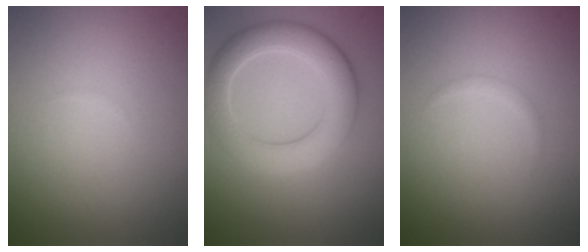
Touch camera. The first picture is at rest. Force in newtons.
{"total": 5.8, "press": 5.8, "slide": 0.2}
{"total": 0.5, "press": 0.5, "slide": 0.1}